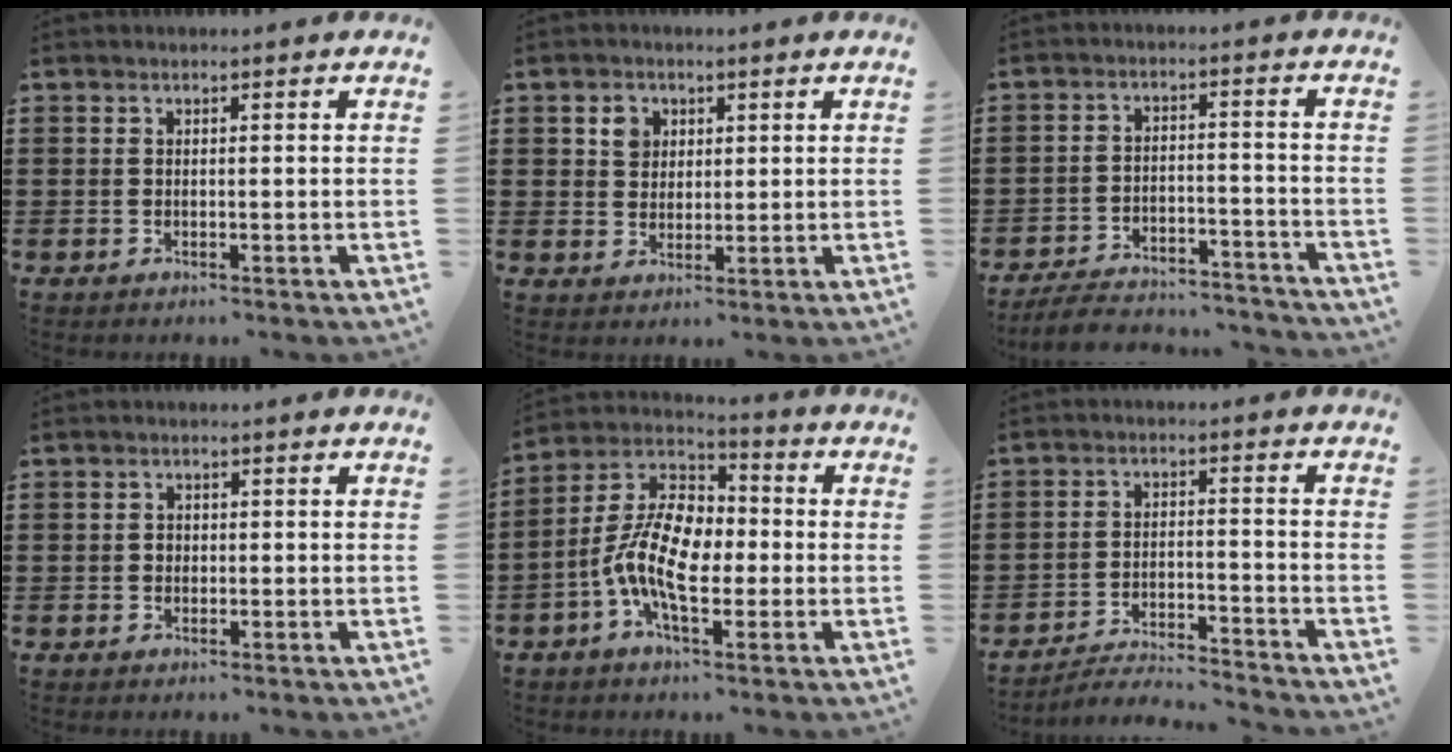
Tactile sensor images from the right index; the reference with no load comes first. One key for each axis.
{"total": 3.3, "fx": 1.5, "fy": 2.7, "fz": 1.2, "tx": -0.025, "ty": 0.008, "tz": 0.024}
{"total": 5.9, "fx": -5.7, "fy": 1.0, "fz": 1.5, "tx": -0.034, "ty": 0.008, "tz": -0.112}
{"total": 0.9, "fx": 0.0, "fy": 0.8, "fz": 0.4, "tx": -0.010, "ty": 0.004, "tz": -0.001}
{"total": 11.9, "fx": -2.5, "fy": 6.1, "fz": 9.9, "tx": -0.230, "ty": -0.003, "tz": -0.052}
{"total": 3.9, "fx": -3.9, "fy": 0.0, "fz": 0.7, "tx": -0.018, "ty": 0.003, "tz": -0.082}